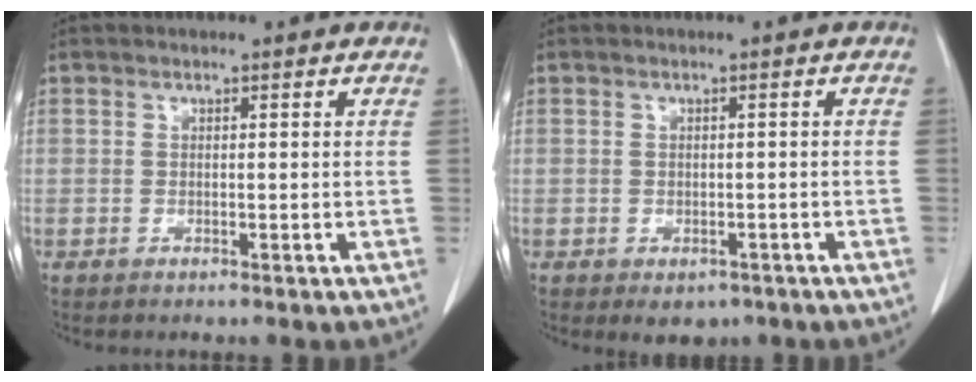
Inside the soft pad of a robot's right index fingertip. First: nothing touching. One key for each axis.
{"total": 3.3, "fx": -2.0, "fy": 2.2, "fz": 1.3, "tx": -0.007, "ty": 0.002, "tz": -0.016}